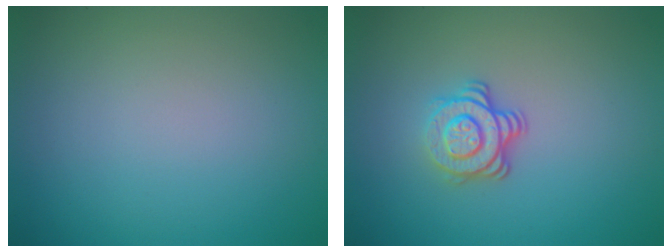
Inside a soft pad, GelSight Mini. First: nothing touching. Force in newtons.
{"total": 3.4, "press": 2.5, "slide": 2.3}